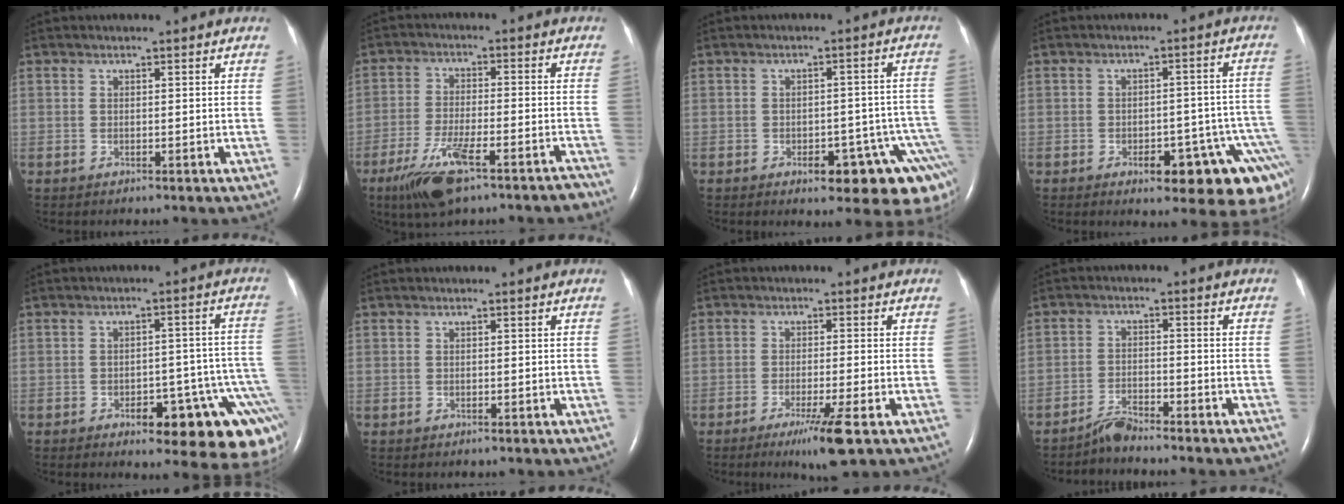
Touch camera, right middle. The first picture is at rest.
{"total": 11.3, "force": [-7.9, 2.1, 7.8], "torque": [-0.138, -0.014, -0.132]}
{"total": 13.3, "force": [-7.6, 4.7, 9.9], "torque": [-0.035, 0.028, -0.084]}
{"total": 15.3, "force": [-8.5, 5.0, 11.7], "torque": [-0.048, 0.033, -0.096]}
{"total": 16.3, "force": [-9.0, 5.1, 12.6], "torque": [-0.053, 0.038, -0.103]}
{"total": 0.0}
{"total": 5.6, "force": [-3.1, -0.4, 4.7], "torque": [-0.084, -0.018, -0.052]}
{"total": 3.9, "force": [-3.8, 0.2, 1.0], "torque": [-0.023, -0.011, -0.067]}